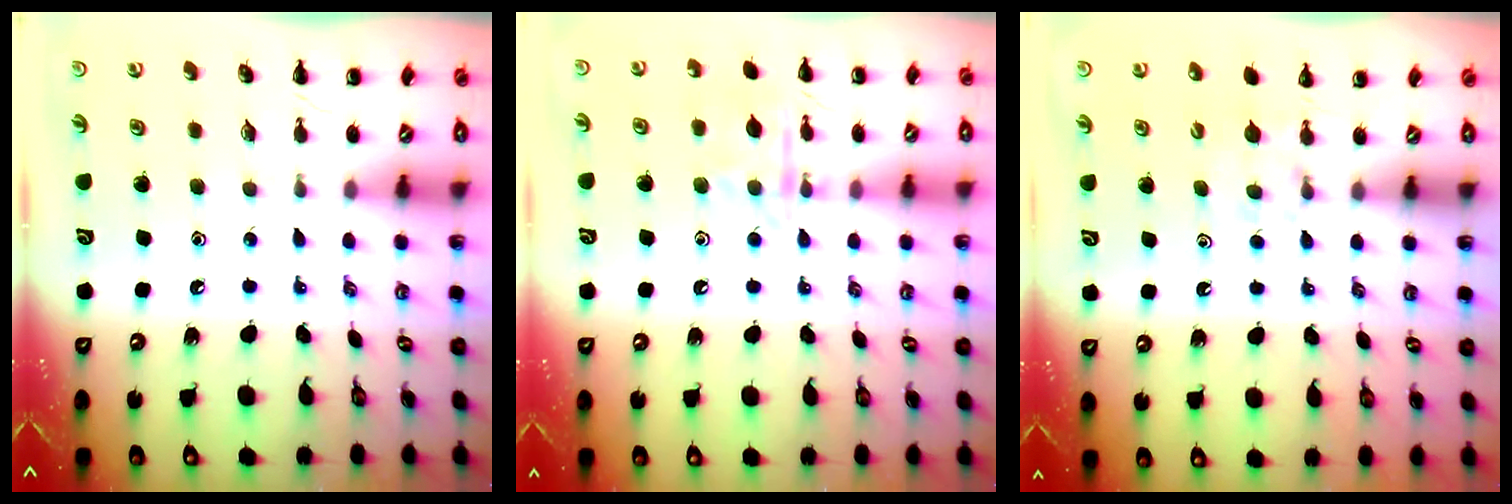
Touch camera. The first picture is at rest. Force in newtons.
{"total": 10.4, "press": 10.4, "slide": 0.6}
{"total": 4.1, "press": 3.8, "slide": 1.4}